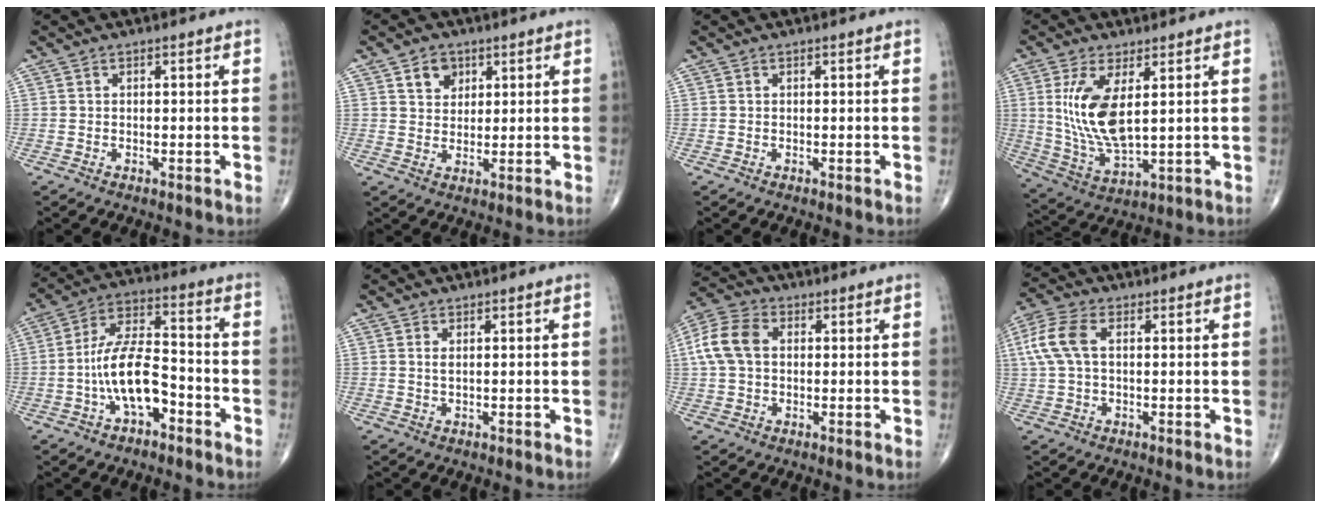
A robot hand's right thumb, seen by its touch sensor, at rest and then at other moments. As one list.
[{"total": 4.9, "force": [2.4, 3.7, 2.1], "torque": [-0.013, -0.012, 0.041]}, {"total": 0.0}, {"total": 12.6, "force": [2.8, 5.2, 11.1], "torque": [-0.227, -0.021, 0.070]}, {"total": 12.2, "force": [-4.2, 5.9, 9.8], "torque": [-0.177, 0.049, -0.081]}, {"total": 1.2, "force": [0.4, 0.4, 1.0], "torque": [-0.022, -0.001, 0.010]}, {"total": 9.1, "force": [1.3, 6.5, 6.3], "torque": [-0.134, 0.023, 0.019]}, {"total": 8.3, "force": [1.5, 4.6, 6.7], "torque": [-0.170, 0.022, 0.029]}]